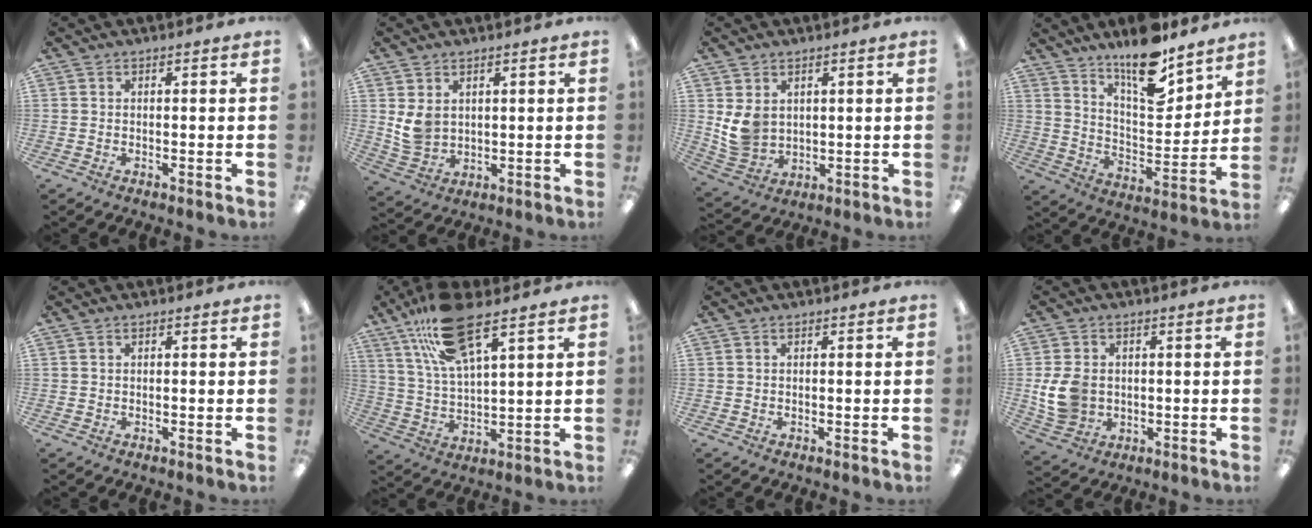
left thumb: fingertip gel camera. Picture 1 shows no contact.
{"total": 5.3, "force": [2.2, 3.9, 2.8], "torque": [-0.057, -0.004, 0.043]}
{"total": 6.6, "force": [2.3, 5.3, 3.3], "torque": [-0.069, -0.007, 0.046]}
{"total": 15.4, "force": [12.0, 5.2, 8.1], "torque": [-0.128, -0.083, 0.208]}
{"total": 0.0}
{"total": 16.6, "force": [10.8, 5.4, 11.4], "torque": [-0.216, -0.030, 0.188]}
{"total": 0.0}
{"total": 8.6, "force": [-0.1, 7.0, 5.0], "torque": [-0.118, 0.009, 0.000]}